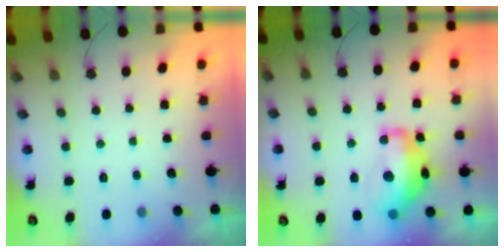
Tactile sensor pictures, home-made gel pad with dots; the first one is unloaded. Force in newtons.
{"total": 16.6, "press": 16.6, "slide": 1.0}